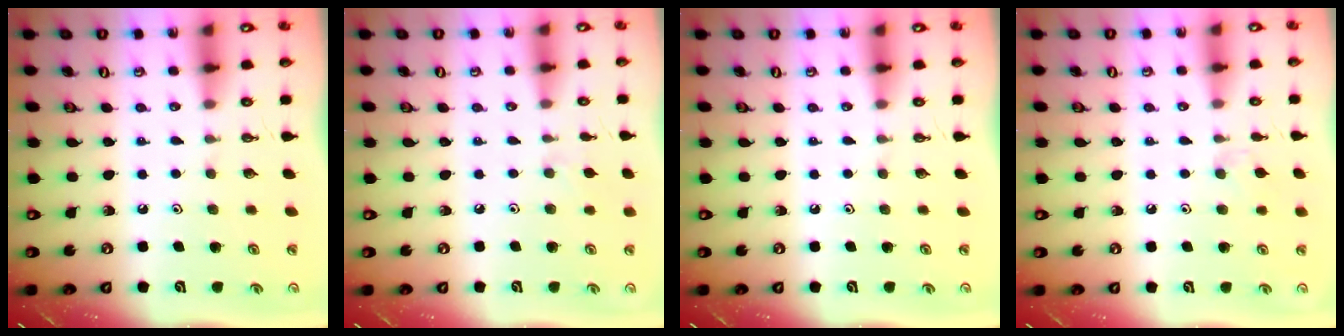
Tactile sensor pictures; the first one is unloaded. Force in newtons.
{"total": 6.1, "press": 6.0, "slide": 0.9}
{"total": 0.0}
{"total": 4.2, "press": 4.1, "slide": 0.6}